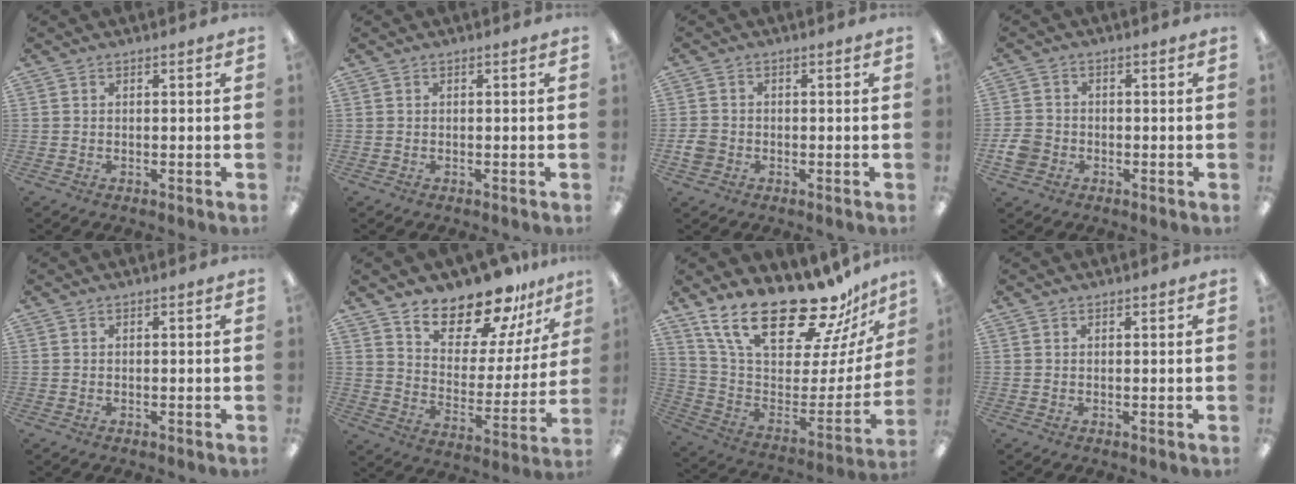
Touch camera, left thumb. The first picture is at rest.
{"total": 0.0}
{"total": 3.0, "force": [-0.9, 2.6, 1.2], "torque": [-0.017, 0.008, -0.016]}
{"total": 4.7, "force": [-1.6, 4.0, 2.0], "torque": [-0.044, 0.010, -0.029]}
{"total": 0.0}
{"total": 16.4, "force": [14.5, 5.6, 5.1], "torque": [-0.092, -0.122, 0.255]}
{"total": 26.3, "force": [19.1, 9.1, 15.7], "torque": [-0.263, -0.134, 0.337]}
{"total": 0.6, "force": [0.5, 0.3, 0.0], "torque": [0.000, 0.001, 0.010]}